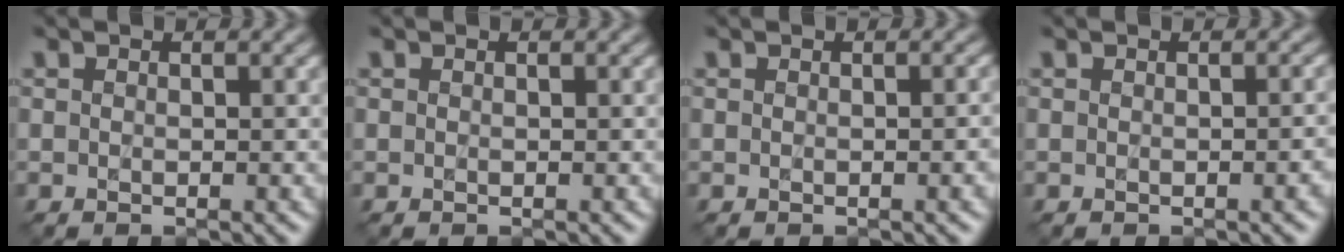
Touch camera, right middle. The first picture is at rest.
{"total": 0.0}
{"total": 2.5, "force": [-0.2, 1.1, 2.3], "torque": [-0.007, 0.005, 0.003]}
{"total": 2.7, "force": [-0.4, 1.2, 2.4], "torque": [-0.006, 0.003, 0.001]}